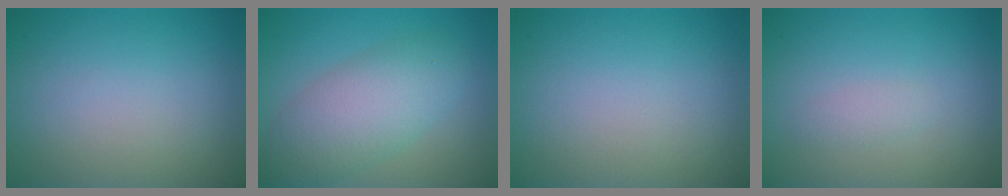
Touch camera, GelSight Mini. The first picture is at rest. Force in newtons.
{"total": 5.9, "press": 5.9, "slide": 0.1}
{"total": 0.0}
{"total": 0.9, "press": 0.9, "slide": 0.1}